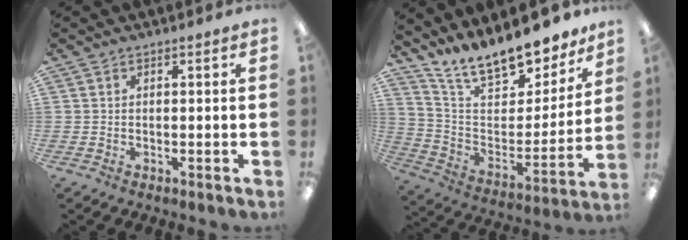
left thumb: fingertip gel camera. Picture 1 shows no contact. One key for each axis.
{"total": 16.0, "fx": 14.0, "fy": 5.0, "fz": 5.9, "tx": -0.110, "ty": -0.111, "tz": 0.245}